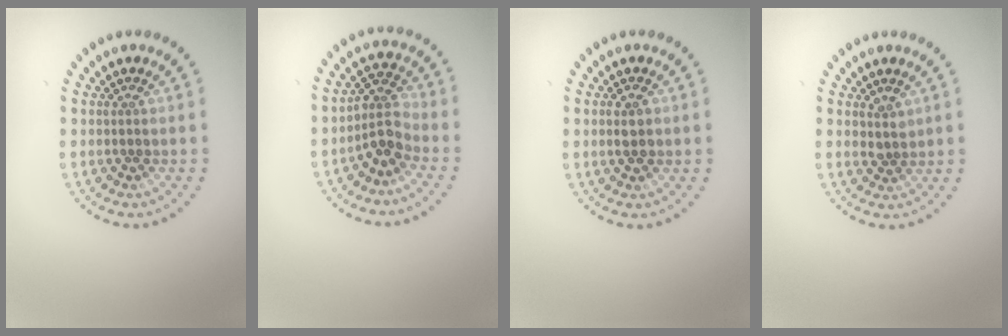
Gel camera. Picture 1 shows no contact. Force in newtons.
{"total": 2.9, "press": 2.3, "slide": 1.7}
{"total": 1.7, "press": 1.7, "slide": 0.2}
{"total": 1.3, "press": 1.2, "slide": 0.7}